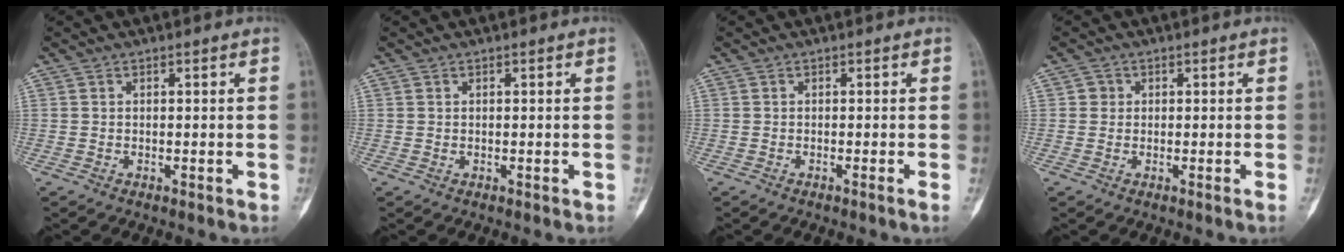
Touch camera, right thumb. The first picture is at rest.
{"total": 0.0}
{"total": 0.7, "force": [-0.4, -0.3, 0.5], "torque": [-0.002, 0.003, -0.010]}
{"total": 1.1, "force": [0.2, 1.1, 0.3], "torque": [0.002, 0.001, -0.002]}